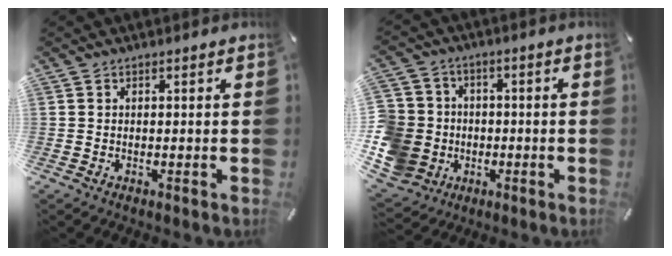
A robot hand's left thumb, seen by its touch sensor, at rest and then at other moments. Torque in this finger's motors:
{"motor_torque": [0.96, 2.72, 0.31, 0.36, 0.13]}